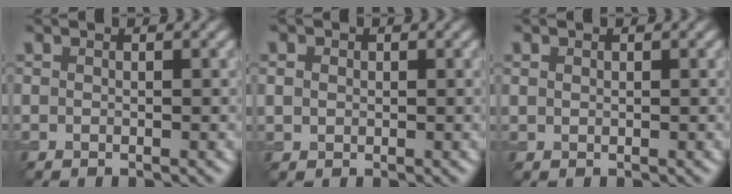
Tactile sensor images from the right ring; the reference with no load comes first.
{"total": 1.3, "force": [0.2, 1.2, 0.5], "torque": [-0.007, -0.001, 0.003]}
{"total": 0.6, "force": [0.2, 0.5, 0.2], "torque": [-0.002, -0.002, 0.006]}